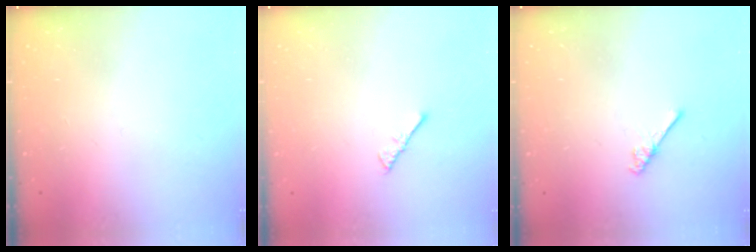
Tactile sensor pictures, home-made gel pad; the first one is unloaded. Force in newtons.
{"total": 2.2, "press": 2.1, "slide": 0.5}
{"total": 2.6, "press": 2.6, "slide": 0.3}